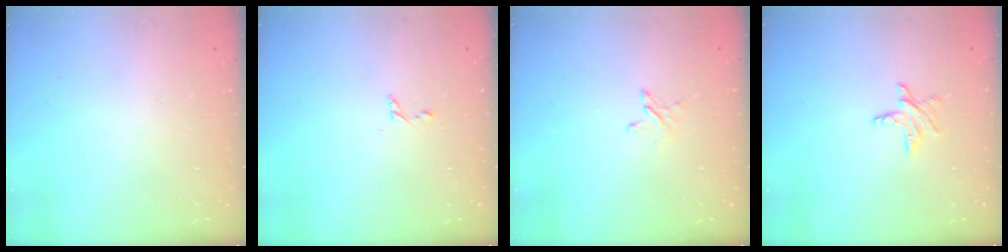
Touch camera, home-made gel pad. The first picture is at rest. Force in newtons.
{"total": 2.5, "press": 2.5, "slide": 0.2}
{"total": 2.5, "press": 2.4, "slide": 0.2}
{"total": 4.8, "press": 4.7, "slide": 0.4}